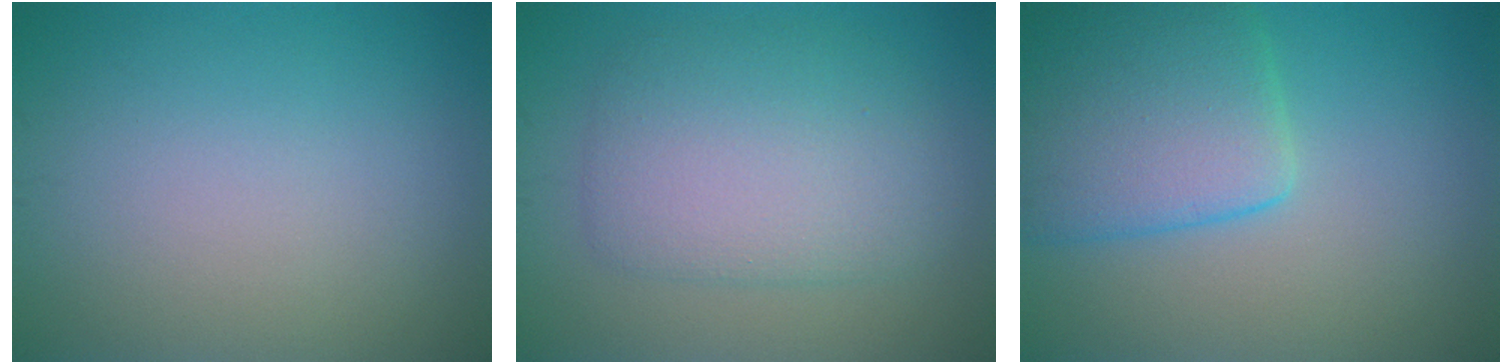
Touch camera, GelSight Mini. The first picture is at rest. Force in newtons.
{"total": 5.8, "press": 5.8, "slide": 0.1}
{"total": 6.9, "press": 6.9, "slide": 0.4}